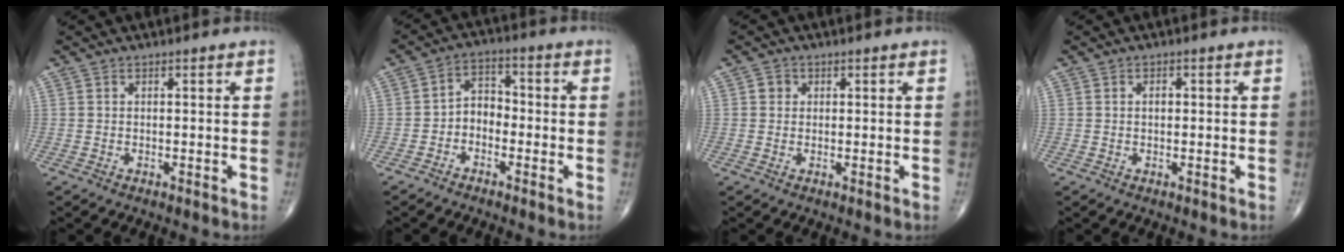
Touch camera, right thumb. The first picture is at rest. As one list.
[{"total": 4.9, "force": [-1.8, 3.6, 2.8], "torque": [-0.023, 0.030, -0.045]}, {"total": 1.7, "force": [0.4, 1.6, 0.5], "torque": [-0.001, 0.001, 0.002]}, {"total": 1.3, "force": [0.2, 0.8, 0.9], "torque": [-0.010, 0.003, 0.003]}]